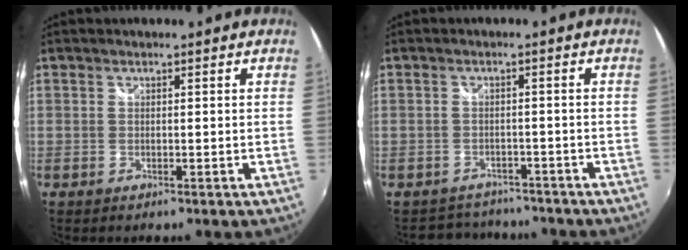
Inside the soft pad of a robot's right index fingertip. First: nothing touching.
{"total": 6.6, "force": [-5.7, 3.3, 0.6], "torque": [-0.022, 0.016, -0.081]}